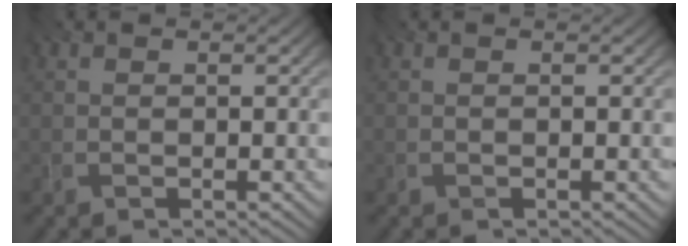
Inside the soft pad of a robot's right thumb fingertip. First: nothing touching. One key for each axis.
{"total": 0.0}